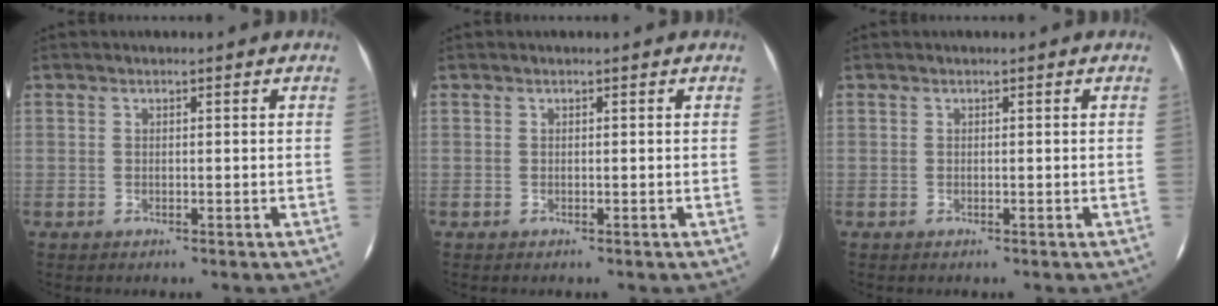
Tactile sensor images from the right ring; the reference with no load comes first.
{"total": 0.0}
{"total": 0.0}